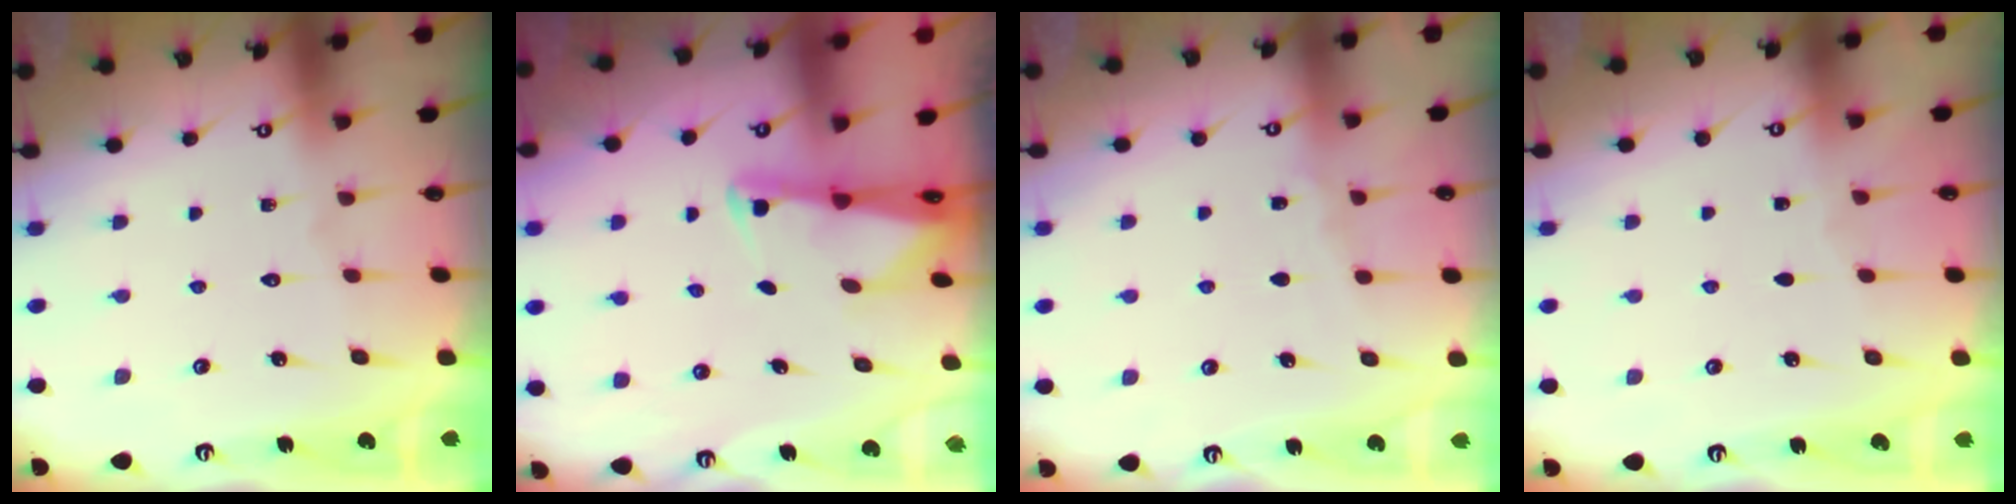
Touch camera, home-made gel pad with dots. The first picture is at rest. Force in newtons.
{"total": 2.0, "press": 2.0, "slide": 0.3}
{"total": 3.0, "press": 3.0, "slide": 0.4}
{"total": 2.3, "press": 2.2, "slide": 0.2}